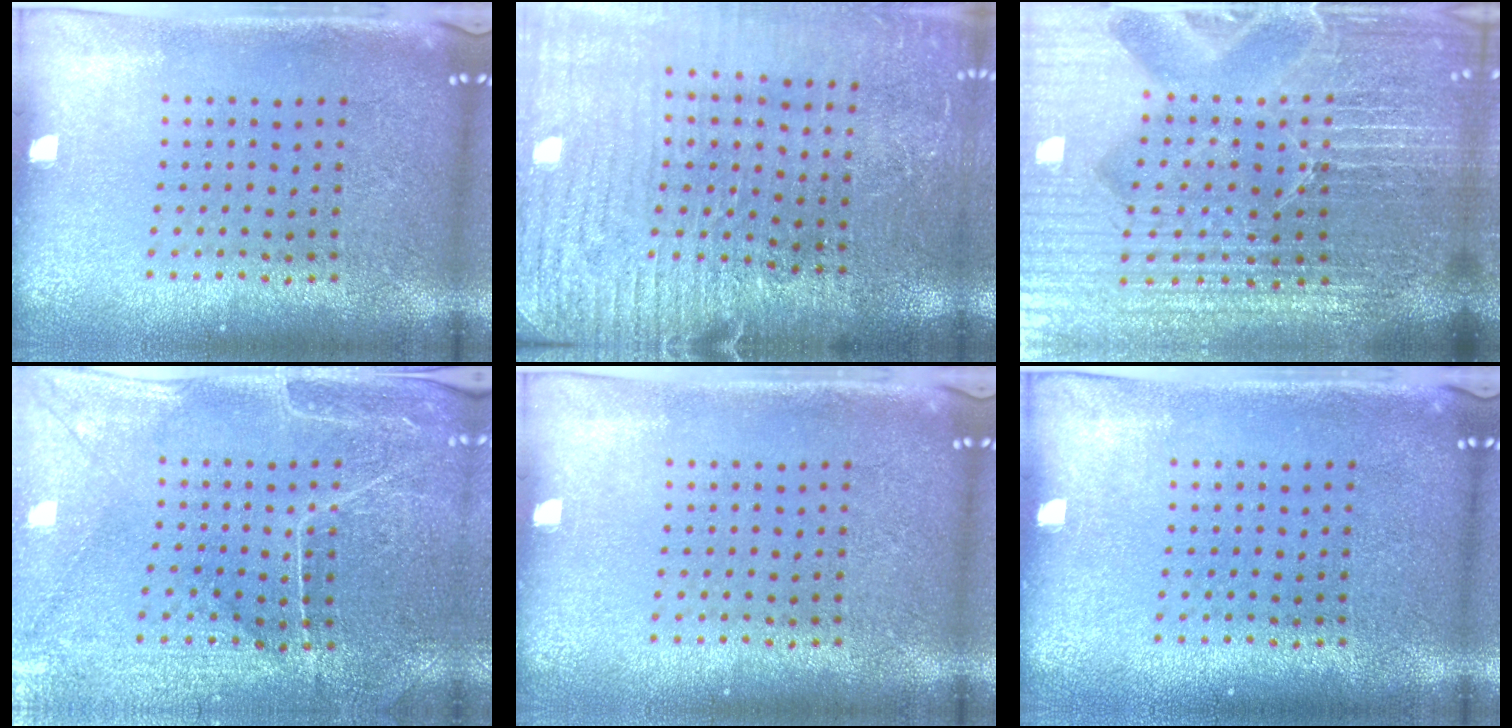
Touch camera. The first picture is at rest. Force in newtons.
{"total": 2.9, "press": 2.9, "slide": 0.6}
{"total": 7.0, "press": 6.2, "slide": 3.4}
{"total": 0.8, "press": 0.7, "slide": 0.4}
{"total": 0.0}
{"total": 0.0}